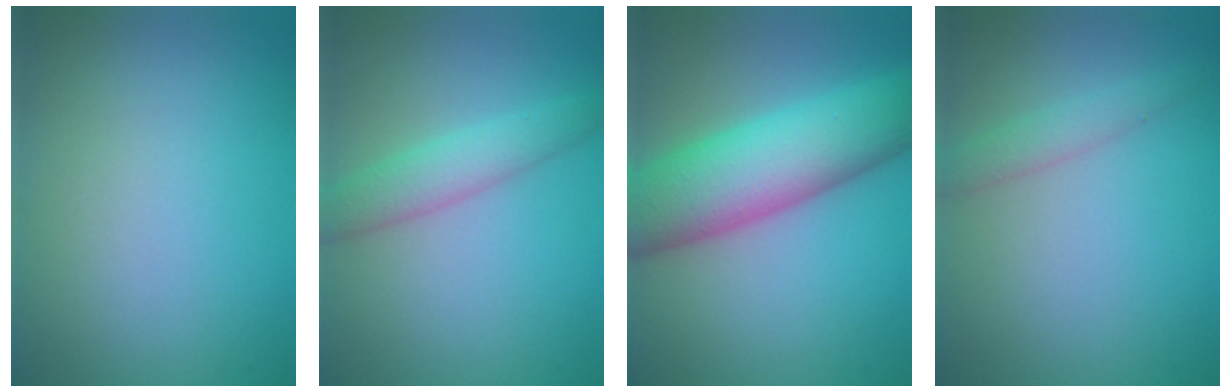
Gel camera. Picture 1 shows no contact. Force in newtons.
{"total": 3.0, "press": 3.0, "slide": 0.1}
{"total": 9.9, "press": 9.9, "slide": 0.3}
{"total": 1.7, "press": 1.7, "slide": 0.1}